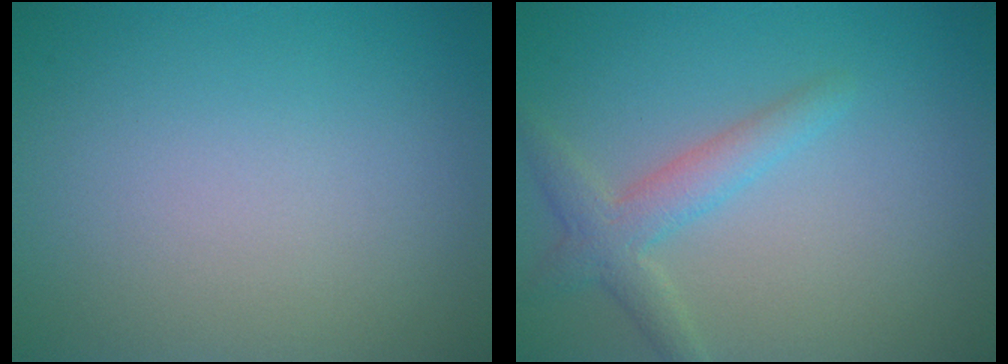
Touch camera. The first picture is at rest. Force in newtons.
{"total": 2.9, "press": 2.9, "slide": 0.1}